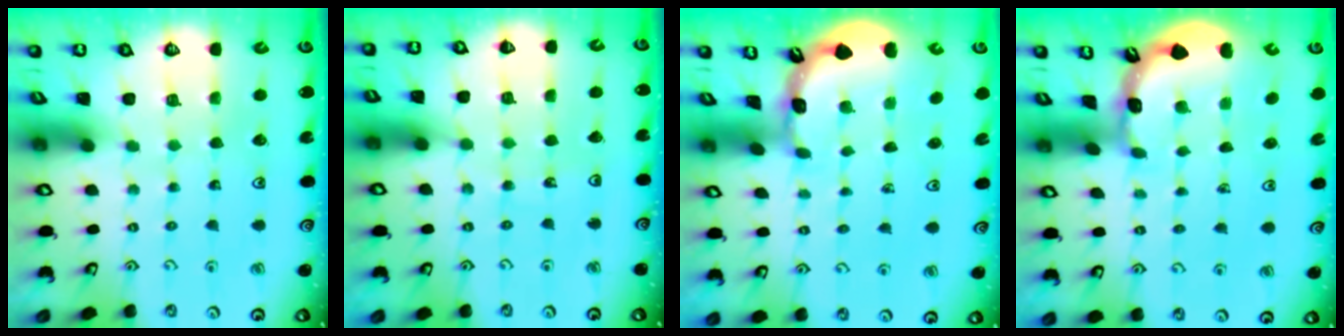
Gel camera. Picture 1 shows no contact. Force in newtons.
{"total": 2.2, "press": 2.2, "slide": 0.2}
{"total": 1.7, "press": 1.7, "slide": 0.1}
{"total": 1.9, "press": 1.9, "slide": 0.1}